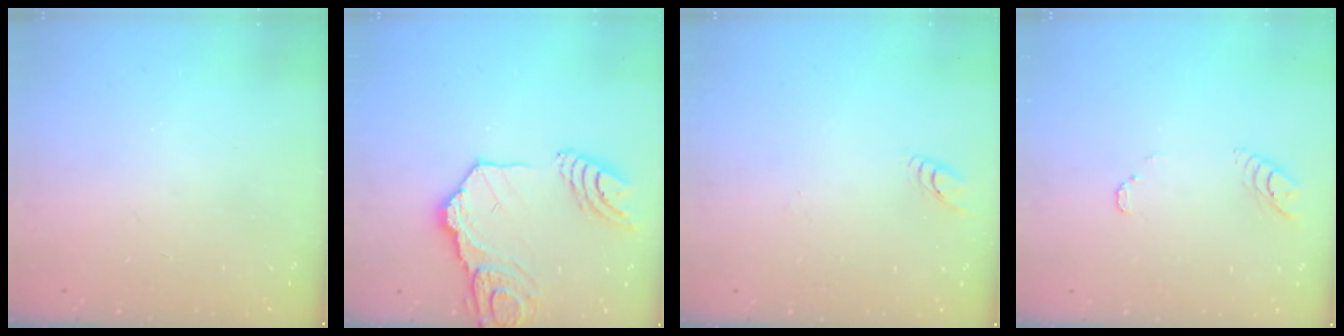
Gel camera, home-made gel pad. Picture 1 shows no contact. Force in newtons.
{"total": 16.5, "press": 16.4, "slide": 1.7}
{"total": 2.8, "press": 2.8, "slide": 0.2}
{"total": 4.0, "press": 3.9, "slide": 0.3}